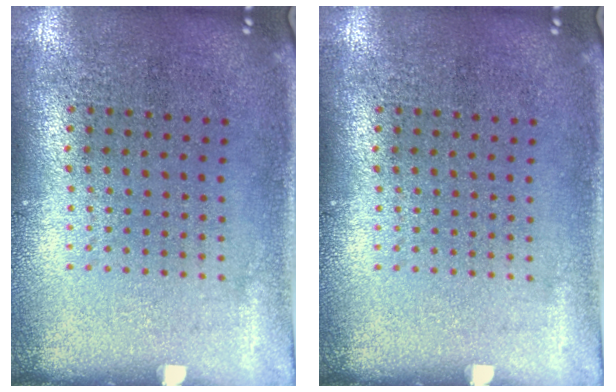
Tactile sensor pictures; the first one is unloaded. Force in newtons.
{"total": 0.0}